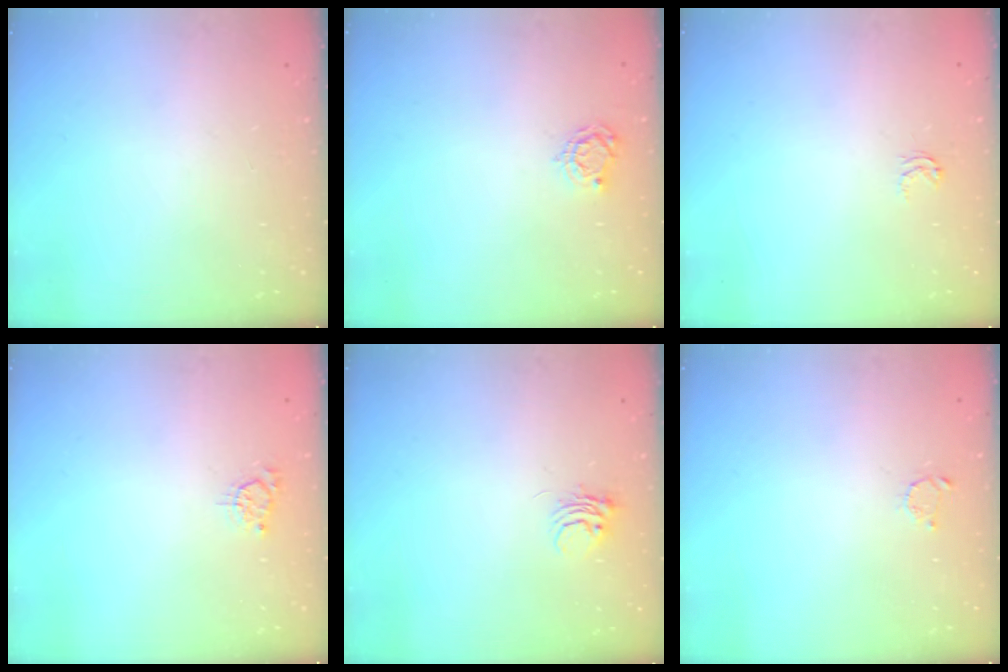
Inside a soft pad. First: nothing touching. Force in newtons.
{"total": 4.4, "press": 4.4, "slide": 0.5}
{"total": 2.6, "press": 2.6, "slide": 0.4}
{"total": 2.9, "press": 2.9, "slide": 0.3}
{"total": 4.3, "press": 4.3, "slide": 0.3}
{"total": 2.1, "press": 2.1, "slide": 0.3}